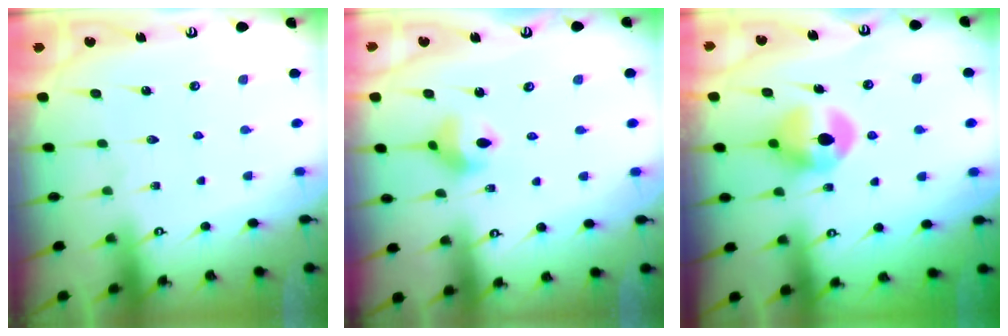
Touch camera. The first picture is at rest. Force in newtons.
{"total": 7.2, "press": 7.2, "slide": 0.5}
{"total": 10.2, "press": 10.2, "slide": 0.6}